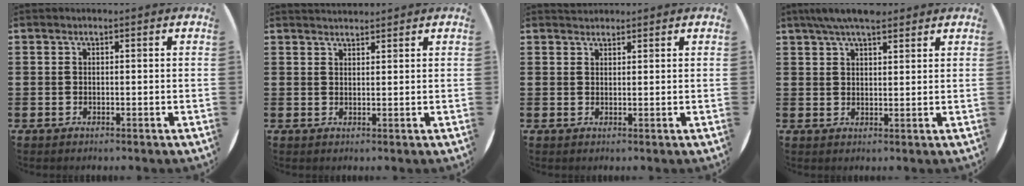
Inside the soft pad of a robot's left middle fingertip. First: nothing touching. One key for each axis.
{"total": 1.3, "fx": 1.3, "fy": 0.1, "fz": 0.0, "tx": -0.001, "ty": 0.001, "tz": 0.025}
{"total": 1.1, "fx": 1.1, "fy": 0.3, "fz": -0.1, "tx": -0.001, "ty": 0.001, "tz": 0.022}
{"total": 5.1, "fx": 4.2, "fy": 1.3, "fz": 2.6, "tx": -0.052, "ty": -0.005, "tz": 0.074}